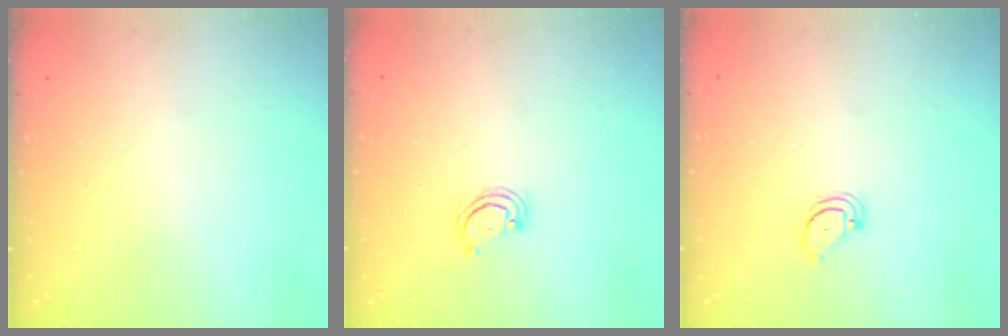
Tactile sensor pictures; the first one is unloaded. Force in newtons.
{"total": 3.3, "press": 3.3, "slide": 0.4}
{"total": 2.4, "press": 2.4, "slide": 0.2}